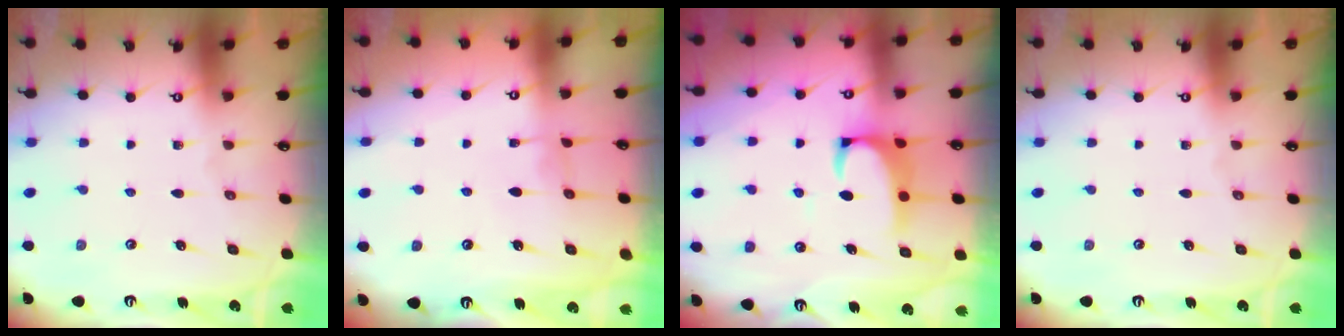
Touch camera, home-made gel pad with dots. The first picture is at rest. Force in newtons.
{"total": 1.4, "press": 1.4, "slide": 0.5}
{"total": 2.3, "press": 2.1, "slide": 0.9}
{"total": 0.0}